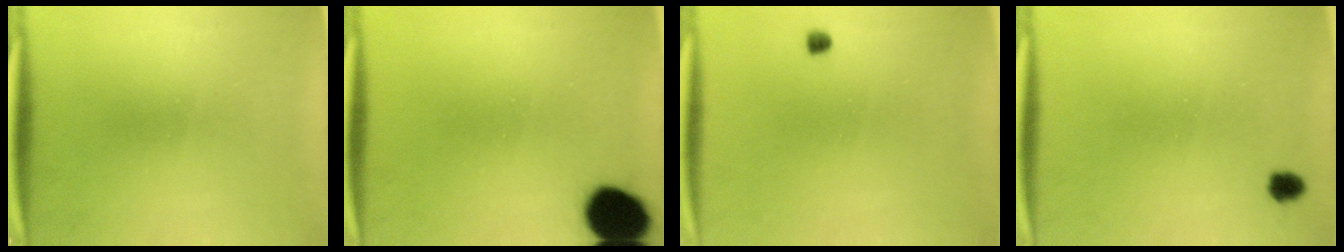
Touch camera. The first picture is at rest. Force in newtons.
{"total": 11.7}
{"total": 1.0}
{"total": 1.8}